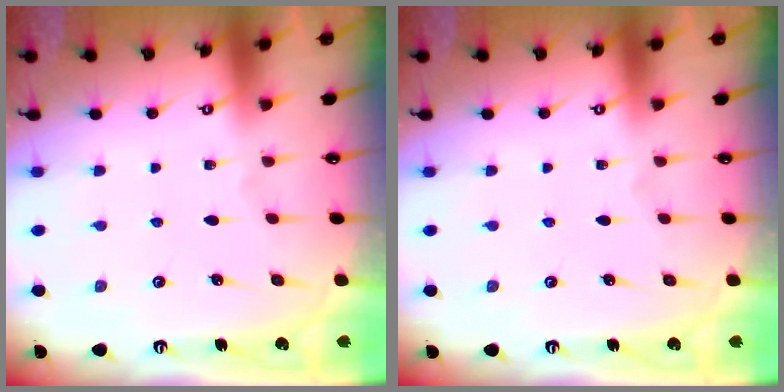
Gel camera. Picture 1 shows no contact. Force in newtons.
{"total": 0.0}